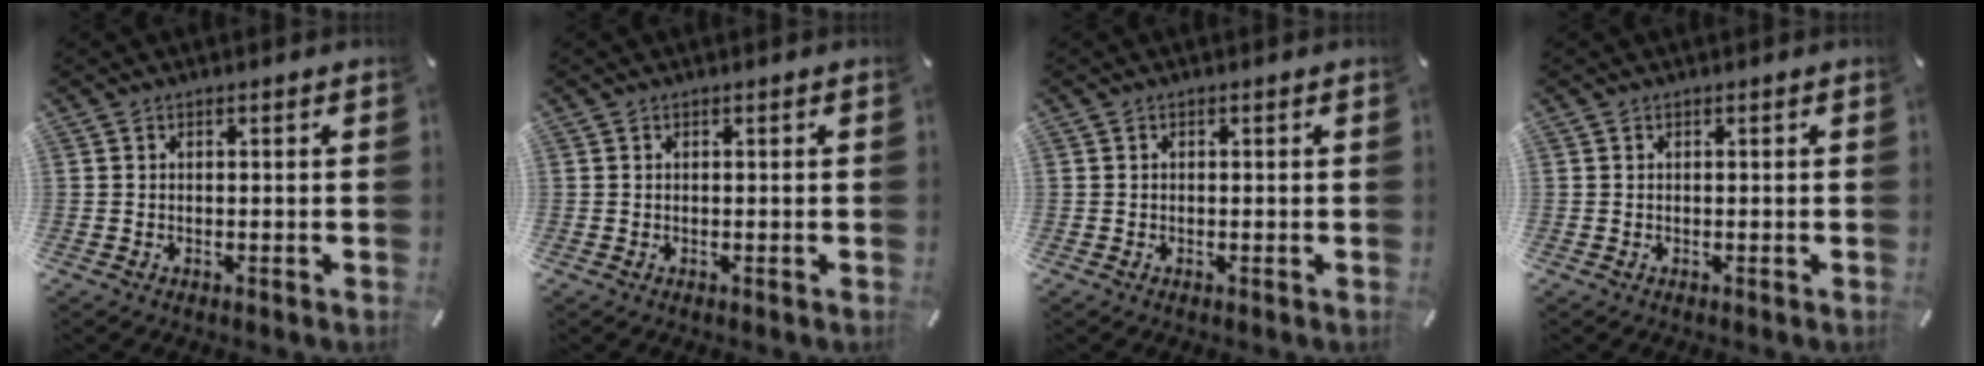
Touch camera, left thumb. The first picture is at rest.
{"total": 0.0}
{"total": 0.0}
{"total": 0.0}